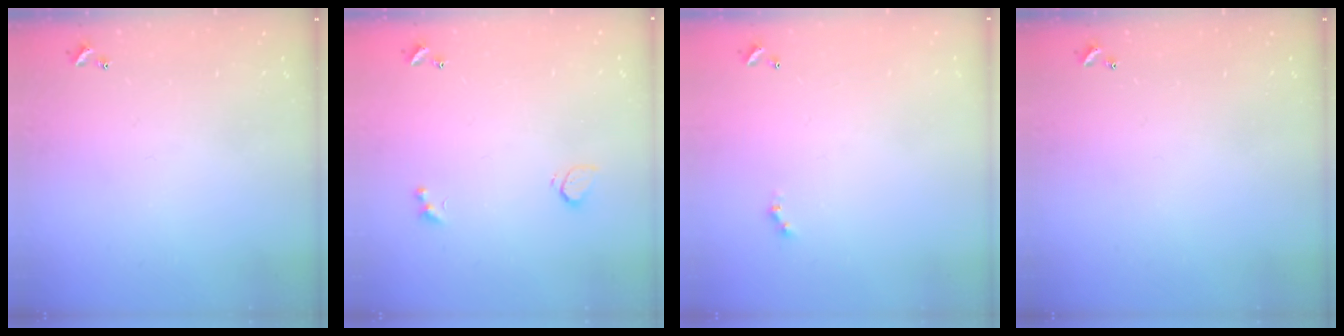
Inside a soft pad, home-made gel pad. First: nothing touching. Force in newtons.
{"total": 2.1, "press": 1.8, "slide": 1.2}
{"total": 0.0}
{"total": 0.0}